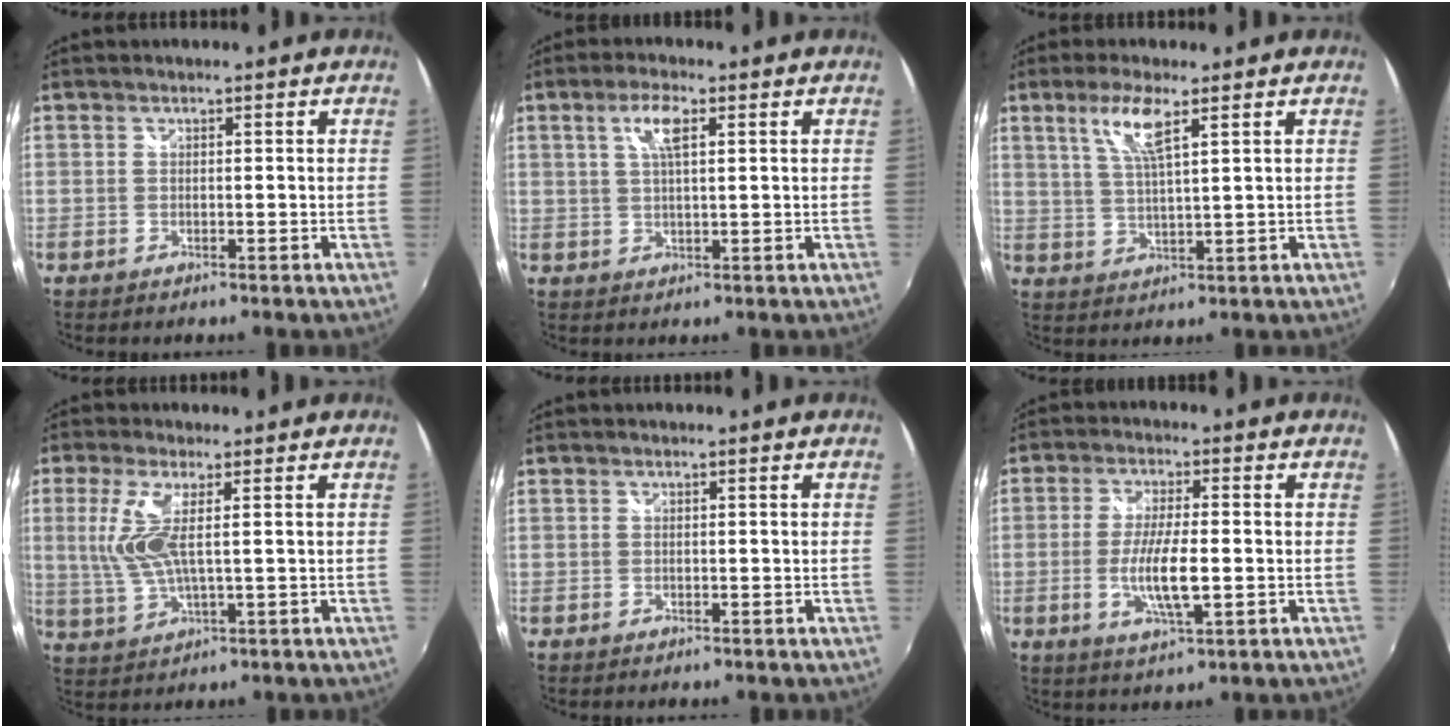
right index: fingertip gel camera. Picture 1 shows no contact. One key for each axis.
{"total": 4.9, "fx": 1.9, "fy": 1.5, "fz": 4.2, "tx": -0.079, "ty": 0.007, "tz": 0.035}
{"total": 6.4, "fx": 3.3, "fy": 0.8, "fz": 5.5, "tx": -0.111, "ty": -0.001, "tz": 0.068}
{"total": 7.6, "fx": 1.4, "fy": 1.7, "fz": 7.3, "tx": -0.163, "ty": -0.003, "tz": 0.035}
{"total": 0.0}
{"total": 9.9, "fx": -1.9, "fy": 2.0, "fz": 9.5, "tx": -0.184, "ty": -0.011, "tz": -0.034}